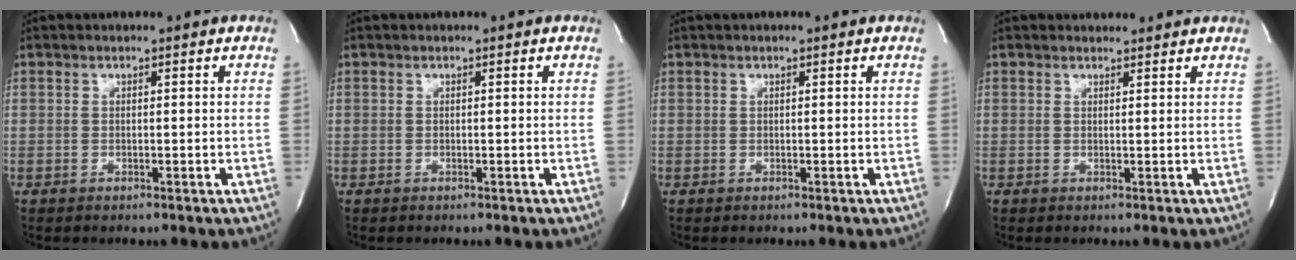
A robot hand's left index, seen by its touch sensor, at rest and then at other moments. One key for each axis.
{"total": 0.0}
{"total": 1.6, "fx": 1.5, "fy": -0.1, "fz": 0.6, "tx": -0.011, "ty": 0.016, "tz": 0.019}
{"total": 2.7, "fx": 2.6, "fy": 0.6, "fz": 0.1, "tx": -0.014, "ty": 0.008, "tz": 0.031}